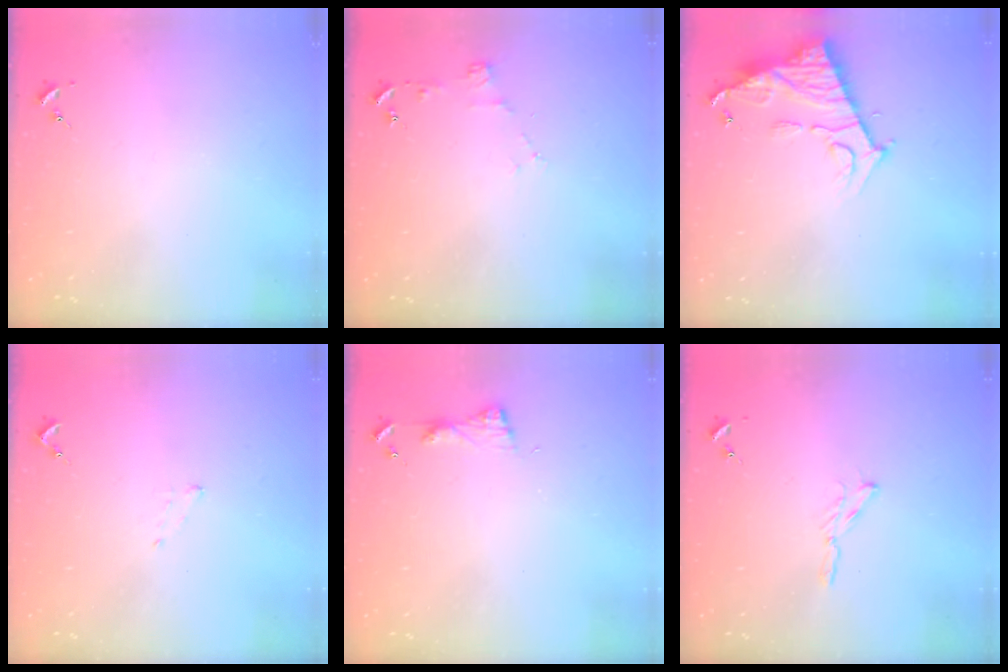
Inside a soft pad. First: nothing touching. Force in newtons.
{"total": 4.0, "press": 3.9, "slide": 0.5}
{"total": 11.7, "press": 11.6, "slide": 0.8}
{"total": 3.8, "press": 3.8, "slide": 0.5}
{"total": 5.0, "press": 4.9, "slide": 0.6}
{"total": 2.9, "press": 2.9, "slide": 0.3}